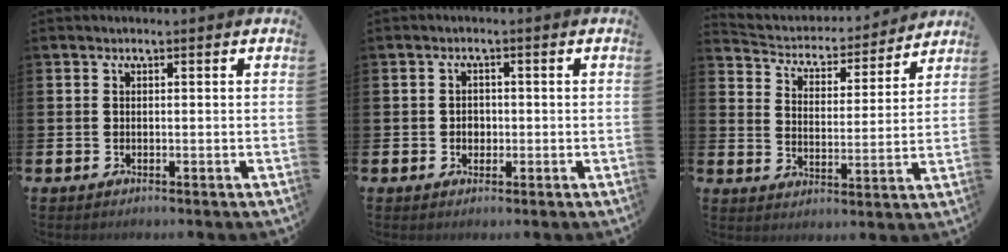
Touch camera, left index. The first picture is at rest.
{"total": 1.7, "force": [0.0, 1.5, 0.8], "torque": [-0.005, 0.005, -0.006]}
{"total": 4.7, "force": [4.5, 1.5, 0.4], "torque": [-0.040, -0.041, 0.071]}